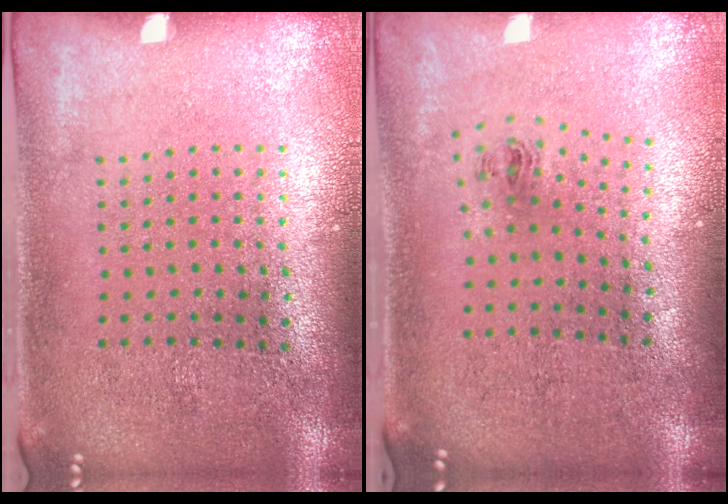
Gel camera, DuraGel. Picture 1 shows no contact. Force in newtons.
{"total": 1.0, "press": 0.4, "slide": 0.9}